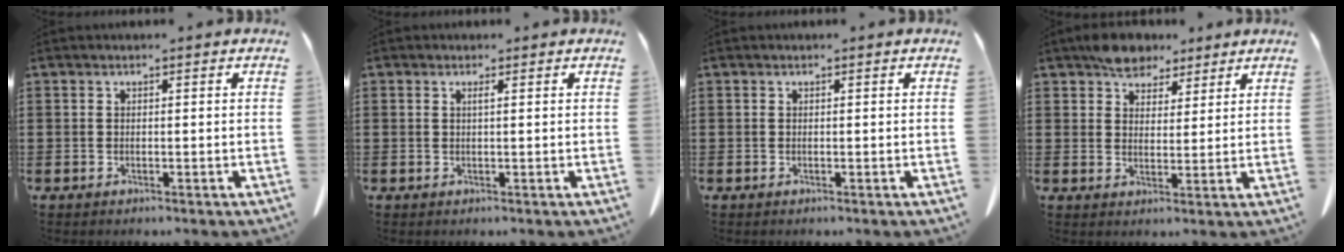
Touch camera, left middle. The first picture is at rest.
{"total": 0.6, "force": [0.4, 0.1, 0.5], "torque": [-0.012, -0.001, 0.008]}
{"total": 0.0}
{"total": 5.6, "force": [4.6, 3.1, 1.2], "torque": [-0.034, -0.001, 0.086]}